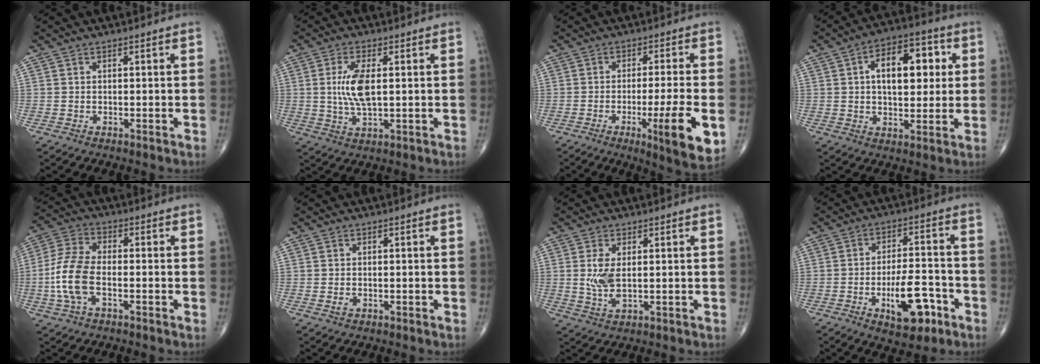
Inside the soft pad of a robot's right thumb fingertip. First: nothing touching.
{"total": 7.6, "force": [0.8, 3.0, 7.0], "torque": [-0.147, -0.008, 0.017]}
{"total": 11.3, "force": [-3.3, 1.0, 10.7], "torque": [-0.160, -0.009, -0.048]}
{"total": 14.0, "force": [2.9, 7.7, 11.3], "torque": [-0.133, 0.012, 0.039]}
{"total": 9.8, "force": [-2.4, 4.8, 8.2], "torque": [-0.185, 0.023, -0.054]}
{"total": 0.9, "force": [-0.4, 0.6, 0.7], "torque": [-0.015, 0.003, -0.007]}
{"total": 4.9, "force": [0.5, 2.1, 4.4], "torque": [-0.098, -0.009, 0.014]}
{"total": 11.8, "force": [-4.9, 5.0, 9.4], "torque": [-0.132, 0.029, -0.072]}